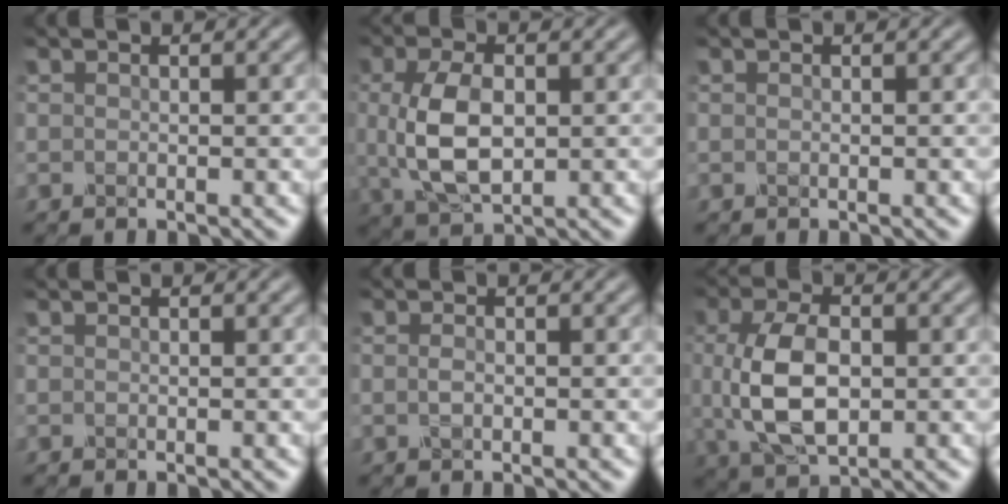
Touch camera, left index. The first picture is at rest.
{"total": 6.4, "force": [0.2, 3.5, 5.3], "torque": [-0.120, -0.002, 0.006]}
{"total": 0.0}
{"total": 0.0}
{"total": 1.0, "force": [-0.1, 0.5, 0.9], "torque": [-0.022, -0.002, -0.004]}
{"total": 7.2, "force": [-0.1, 4.1, 5.9], "torque": [-0.132, -0.002, -0.002]}